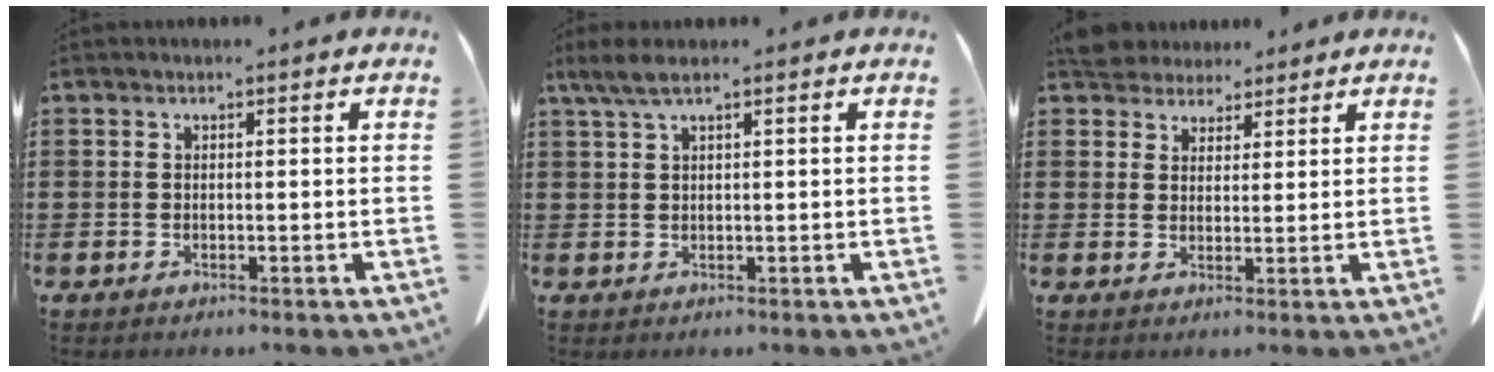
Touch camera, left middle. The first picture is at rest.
{"total": 2.8, "force": [1.7, 0.4, 2.2], "torque": [-0.053, -0.002, 0.028]}
{"total": 4.8, "force": [4.5, 1.7, 0.7], "torque": [-0.031, -0.006, 0.086]}